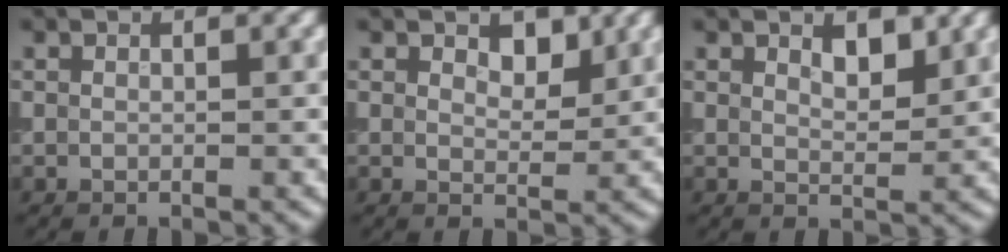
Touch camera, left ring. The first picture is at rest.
{"total": 2.0, "force": [1.2, 1.0, 1.1], "torque": [-0.016, -0.004, 0.016]}
{"total": 2.1, "force": [1.4, 0.8, 1.4], "torque": [-0.021, -0.003, 0.024]}